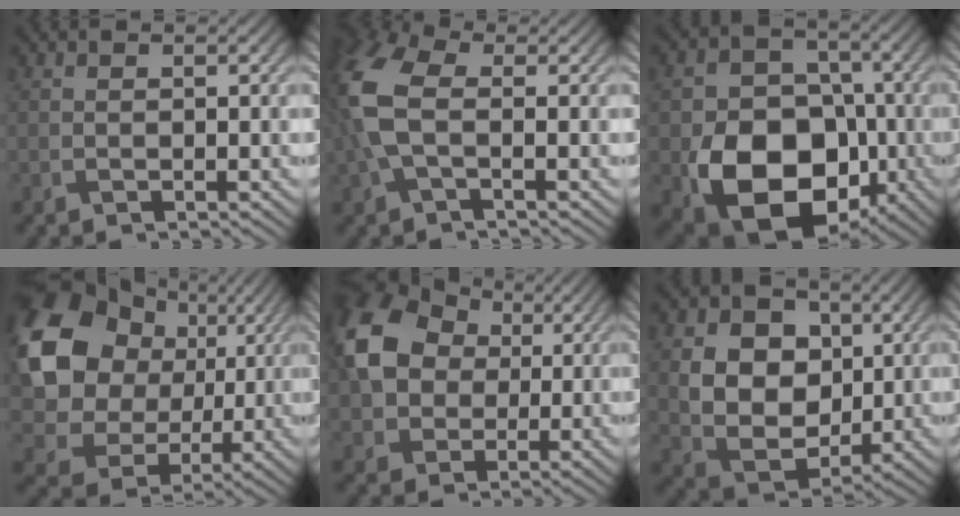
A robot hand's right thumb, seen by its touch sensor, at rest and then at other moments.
{"total": 8.4, "force": [0.1, 4.6, 7.1], "torque": [-0.189, 0.012, -0.009]}
{"total": 16.0, "force": [-5.5, 11.8, 9.4], "torque": [-0.153, -0.053, -0.096]}
{"total": 15.4, "force": [4.2, 12.3, 8.2], "torque": [-0.198, 0.017, 0.073]}
{"total": 13.2, "force": [2.3, 10.2, 8.1], "torque": [-0.184, 0.010, 0.032]}
{"total": 12.0, "force": [2.7, 9.6, 6.6], "torque": [-0.157, 0.014, 0.048]}